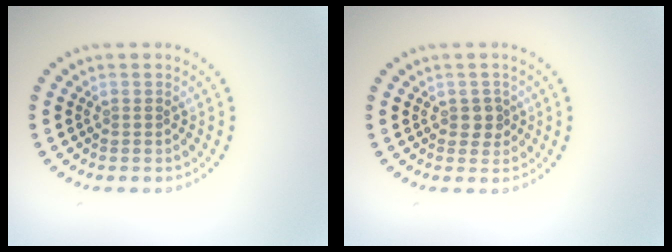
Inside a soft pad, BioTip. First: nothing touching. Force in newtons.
{"total": 1.4, "press": 1.3, "slide": 0.4}